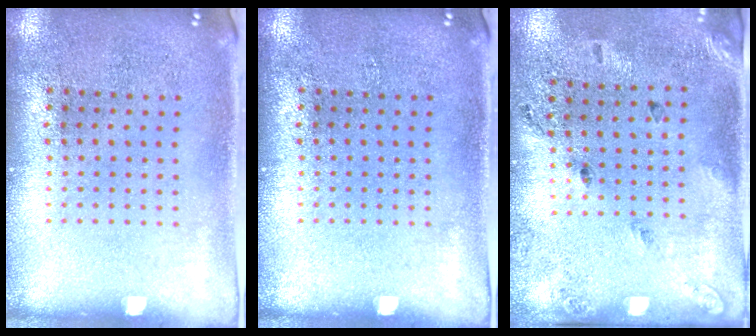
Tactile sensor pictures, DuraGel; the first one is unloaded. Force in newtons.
{"total": 0.0}
{"total": 1.7, "press": 1.0, "slide": 1.4}